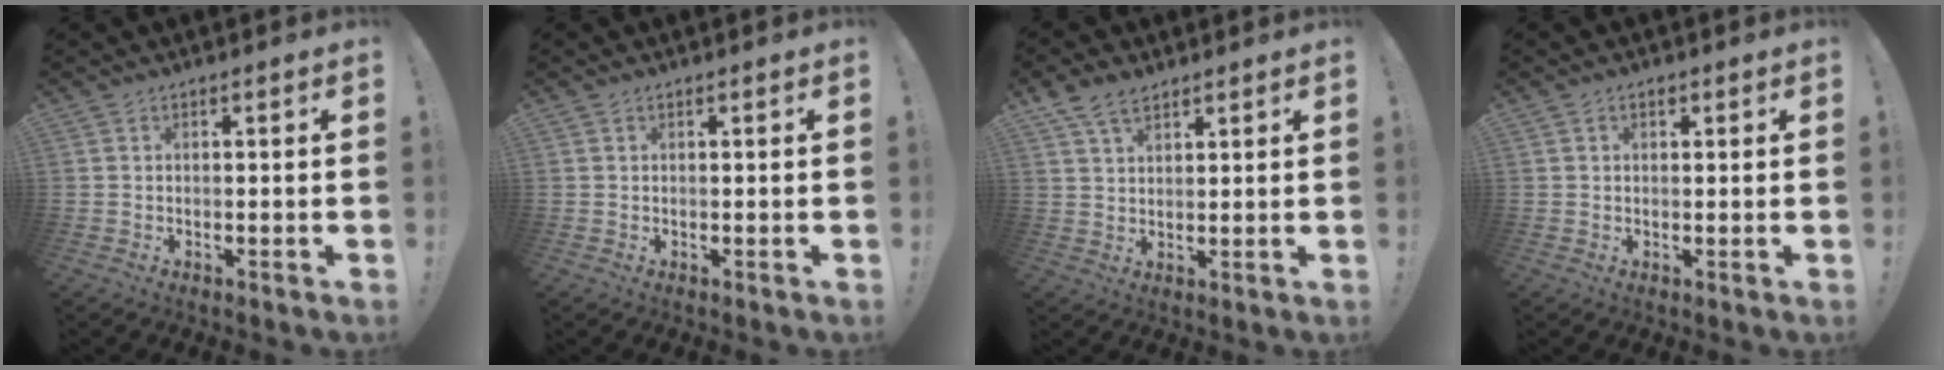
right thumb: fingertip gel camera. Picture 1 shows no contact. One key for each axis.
{"total": 0.0}
{"total": 6.5, "fx": 4.2, "fy": 3.7, "fz": 3.2, "tx": -0.059, "ty": -0.013, "tz": 0.083}
{"total": 1.2, "fx": 0.5, "fy": 1.0, "fz": 0.6, "tx": -0.007, "ty": 0.001, "tz": 0.008}